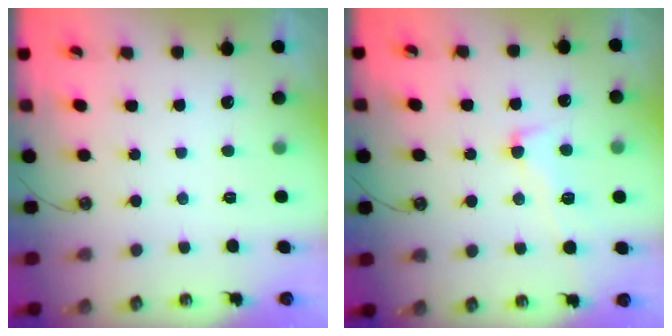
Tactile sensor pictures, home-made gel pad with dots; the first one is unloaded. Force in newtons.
{"total": 4.4, "press": 4.2, "slide": 1.2}